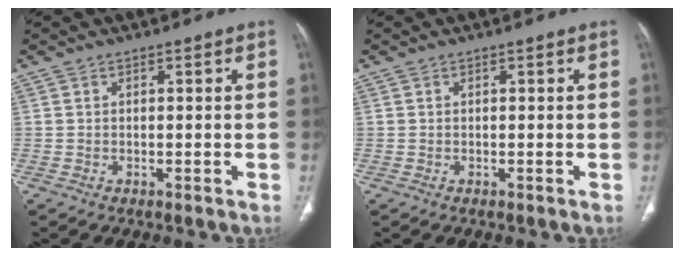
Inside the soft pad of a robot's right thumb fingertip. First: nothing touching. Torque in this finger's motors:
{"motor_torque": [0.00, 0.00, -0.13, -0.13, 0.00]}